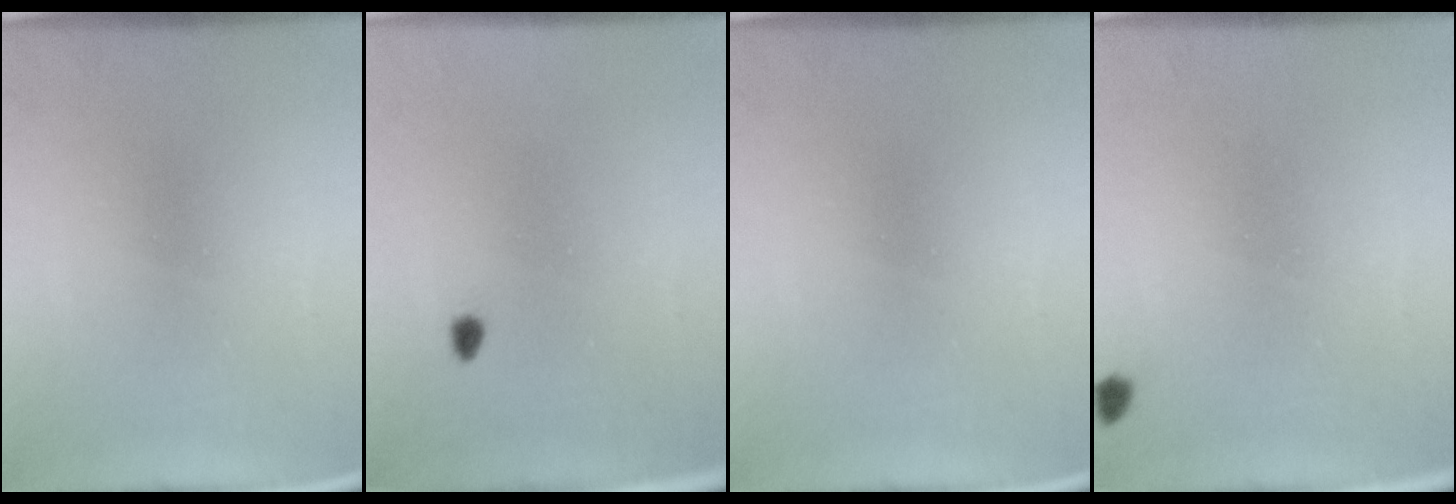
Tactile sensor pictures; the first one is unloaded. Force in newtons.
{"total": 1.0}
{"total": 0.0}
{"total": 1.0}